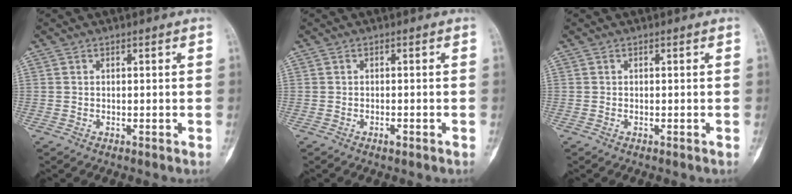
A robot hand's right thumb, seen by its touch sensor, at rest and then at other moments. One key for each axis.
{"total": 1.1, "fx": -0.7, "fy": 0.3, "fz": 0.8, "tx": -0.017, "ty": 0.003, "tz": -0.012}
{"total": 0.0}